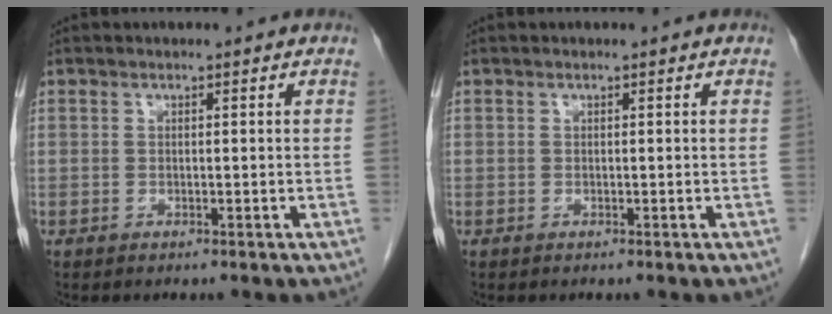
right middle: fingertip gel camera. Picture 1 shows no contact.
{"total": 0.0}